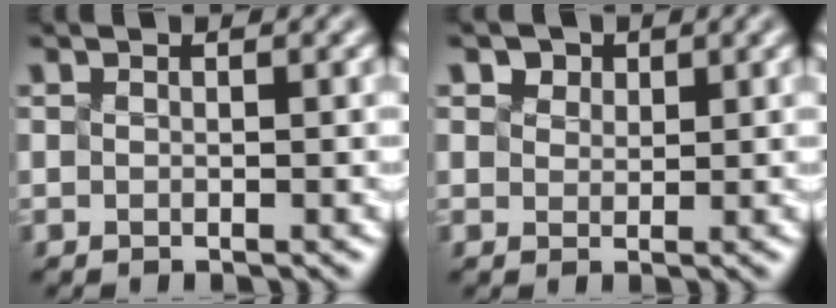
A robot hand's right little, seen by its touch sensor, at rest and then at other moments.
{"total": 1.2, "force": [0.7, -0.2, -0.9], "torque": [-0.009, 0.000, 0.035]}